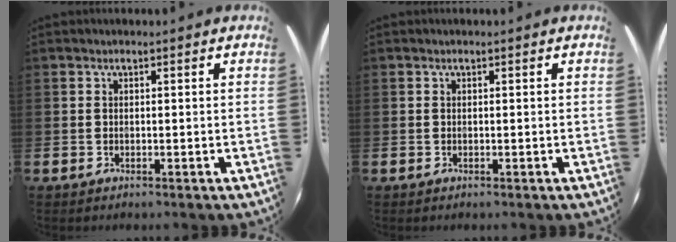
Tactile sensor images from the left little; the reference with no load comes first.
{"total": 0.0}